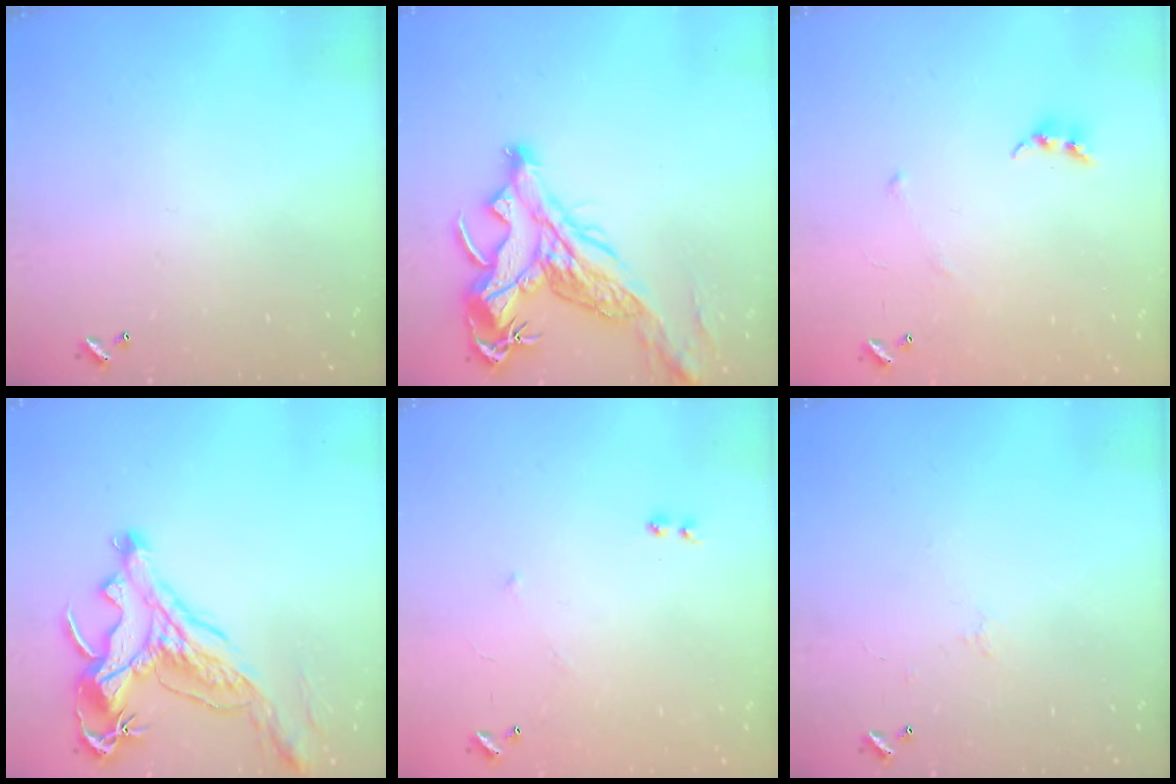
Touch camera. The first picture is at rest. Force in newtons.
{"total": 9.2, "press": 8.8, "slide": 2.6}
{"total": 4.7, "press": 4.7, "slide": 0.6}
{"total": 5.1, "press": 4.8, "slide": 1.7}
{"total": 6.7, "press": 6.7, "slide": 0.7}
{"total": 0.7, "press": 0.2, "slide": 0.6}